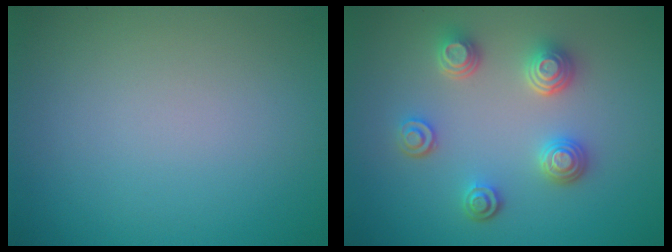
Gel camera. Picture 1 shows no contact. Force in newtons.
{"total": 3.8, "press": 3.3, "slide": 2.0}